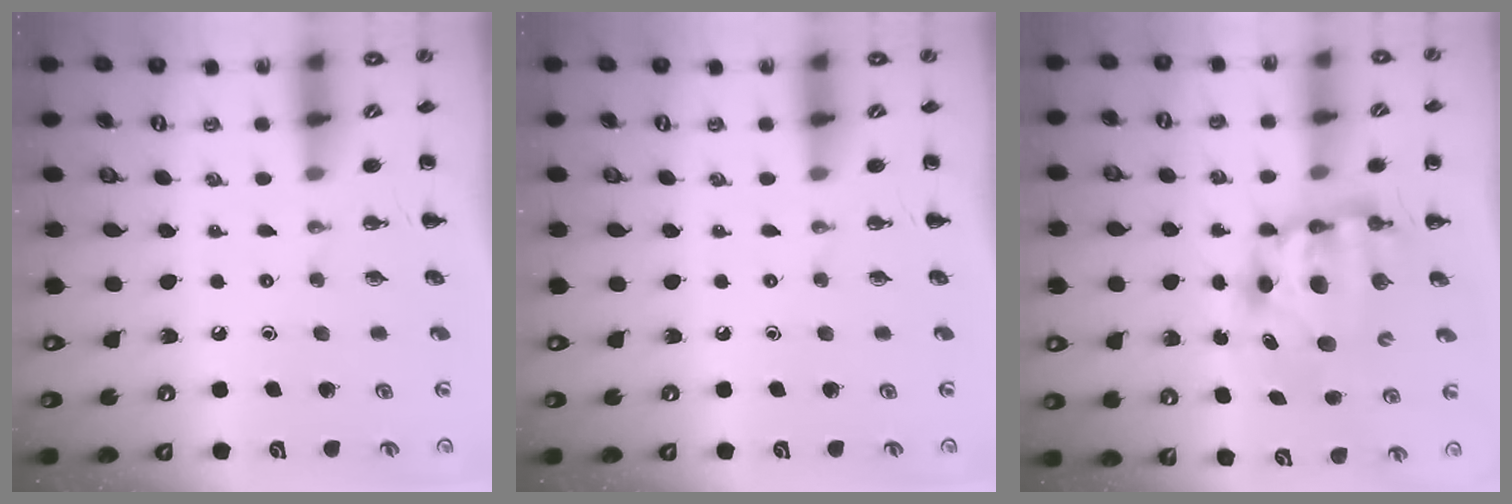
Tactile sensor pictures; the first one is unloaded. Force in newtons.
{"total": 0.0}
{"total": 8.4, "press": 8.1, "slide": 2.0}